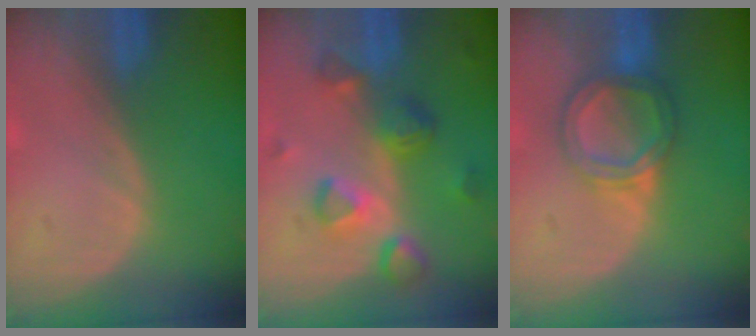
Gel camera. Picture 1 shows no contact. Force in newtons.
{"total": 8.0, "press": 7.2, "slide": 3.5}
{"total": 6.1, "press": 5.6, "slide": 2.4}